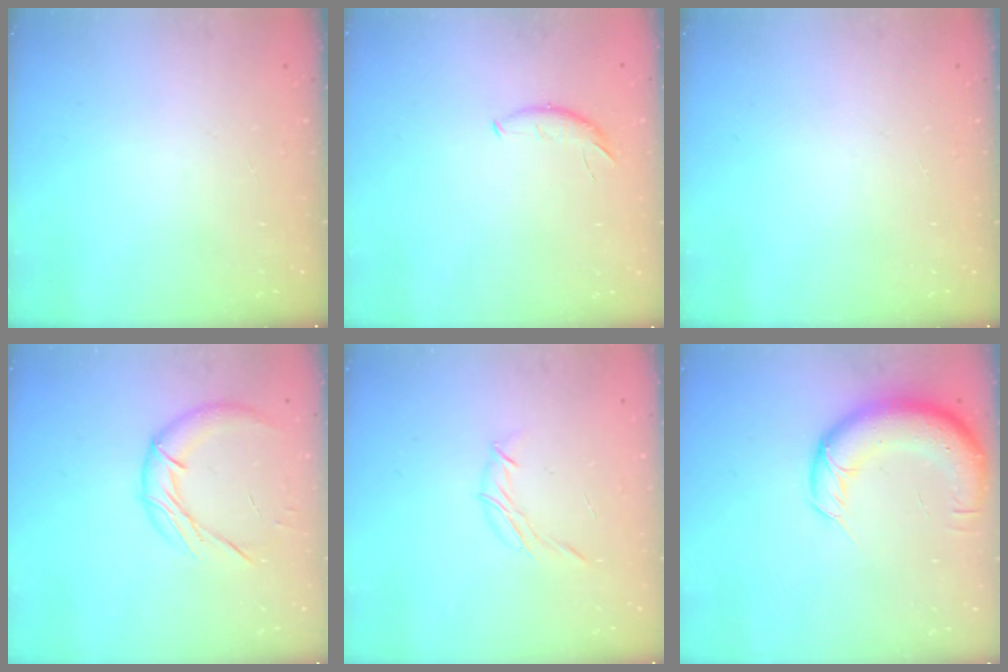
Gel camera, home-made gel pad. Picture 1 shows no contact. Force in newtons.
{"total": 6.0, "press": 6.0, "slide": 0.4}
{"total": 0.0}
{"total": 12.8, "press": 12.7, "slide": 1.5}
{"total": 6.9, "press": 6.7, "slide": 1.7}
{"total": 13.0, "press": 12.5, "slide": 3.3}